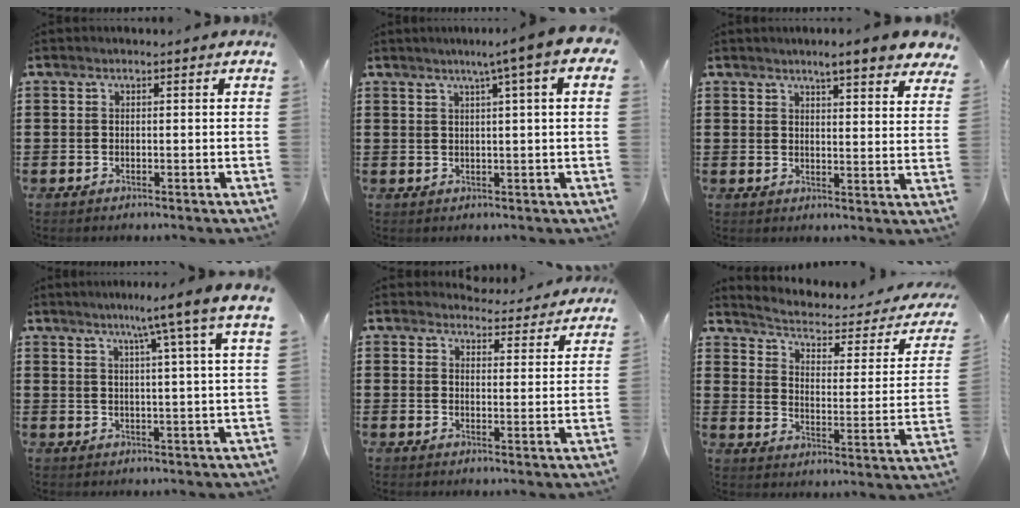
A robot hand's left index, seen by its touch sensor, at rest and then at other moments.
{"total": 5.6, "force": [2.5, -0.5, 5.0], "torque": [-0.091, -0.004, 0.038]}
{"total": 5.0, "force": [4.4, 0.1, 2.5], "torque": [-0.055, -0.012, 0.076]}
{"total": 6.9, "force": [4.2, -1.6, 5.2], "torque": [-0.104, -0.013, 0.063]}
{"total": 4.2, "force": [4.2, 0.5, 0.3], "torque": [-0.014, -0.024, 0.073]}
{"total": 2.8, "force": [1.7, 0.9, 2.0], "torque": [-0.054, -0.020, 0.018]}